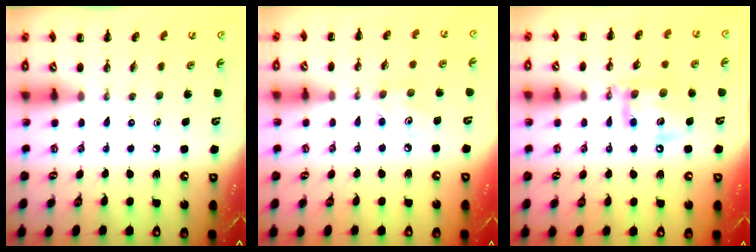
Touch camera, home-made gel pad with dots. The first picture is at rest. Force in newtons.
{"total": 4.3, "press": 4.2, "slide": 0.7}
{"total": 14.6, "press": 14.3, "slide": 2.8}